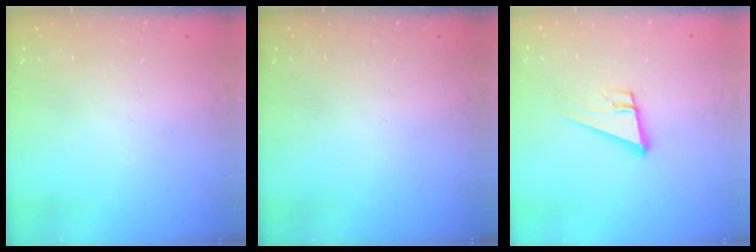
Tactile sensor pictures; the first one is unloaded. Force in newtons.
{"total": 0.0}
{"total": 10.6, "press": 10.1, "slide": 3.3}